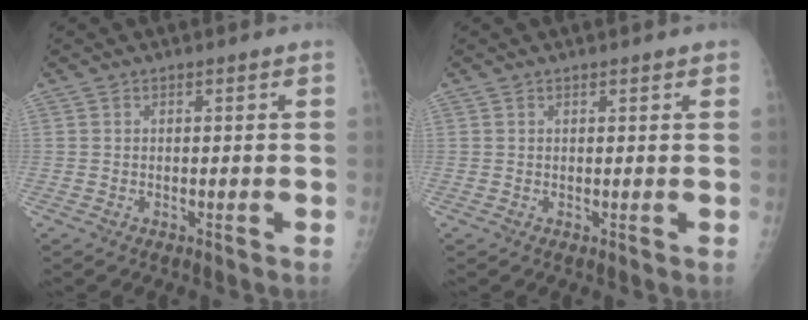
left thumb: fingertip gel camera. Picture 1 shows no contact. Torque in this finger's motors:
{"motor_torque": [-0.30, -0.04, 0.21, 0.16, 0.06]}